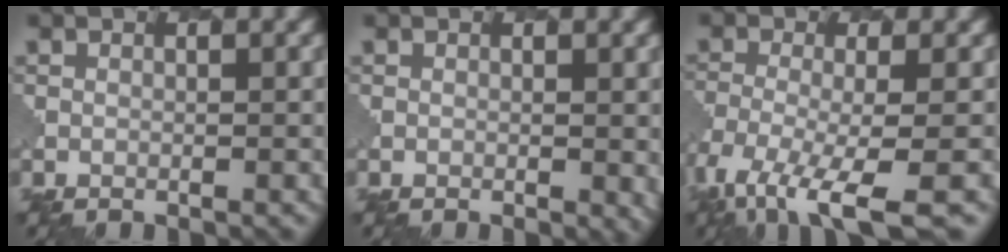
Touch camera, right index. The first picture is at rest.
{"total": 1.6, "force": [0.0, 0.6, 1.5], "torque": [-0.021, -0.008, 0.005]}
{"total": 8.2, "force": [-5.3, 2.3, 5.8], "torque": [-0.110, -0.022, -0.095]}